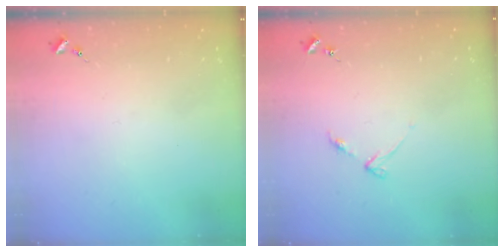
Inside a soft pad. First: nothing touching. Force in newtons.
{"total": 3.4, "press": 3.4, "slide": 0.4}